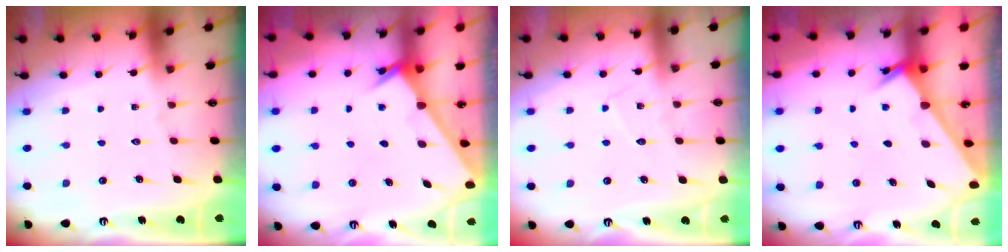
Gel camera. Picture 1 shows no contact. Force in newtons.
{"total": 2.3, "press": 2.3, "slide": 0.2}
{"total": 5.5, "press": 5.5, "slide": 0.3}
{"total": 2.2, "press": 2.2, "slide": 0.2}